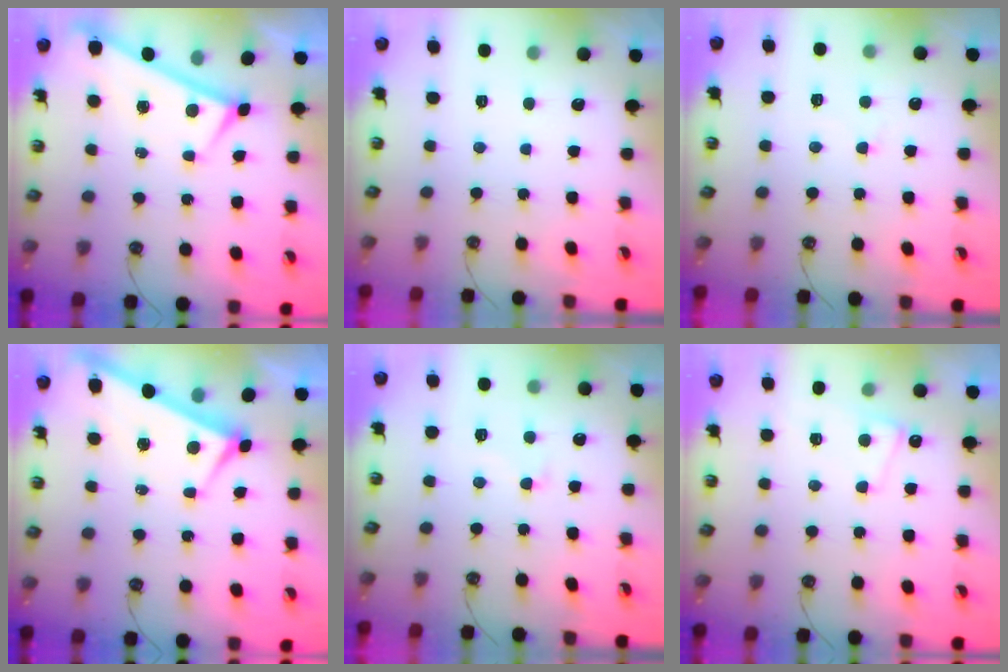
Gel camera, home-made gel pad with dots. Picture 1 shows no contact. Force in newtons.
{"total": 0.0}
{"total": 1.8, "press": 1.7, "slide": 0.6}
{"total": 4.0, "press": 4.0, "slide": 0.3}
{"total": 2.3, "press": 2.2, "slide": 0.9}
{"total": 2.4, "press": 2.4, "slide": 0.4}